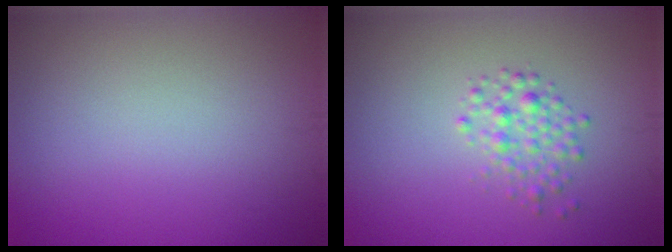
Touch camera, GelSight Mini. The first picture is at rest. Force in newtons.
{"total": 2.0, "press": 2.0, "slide": 0.1}